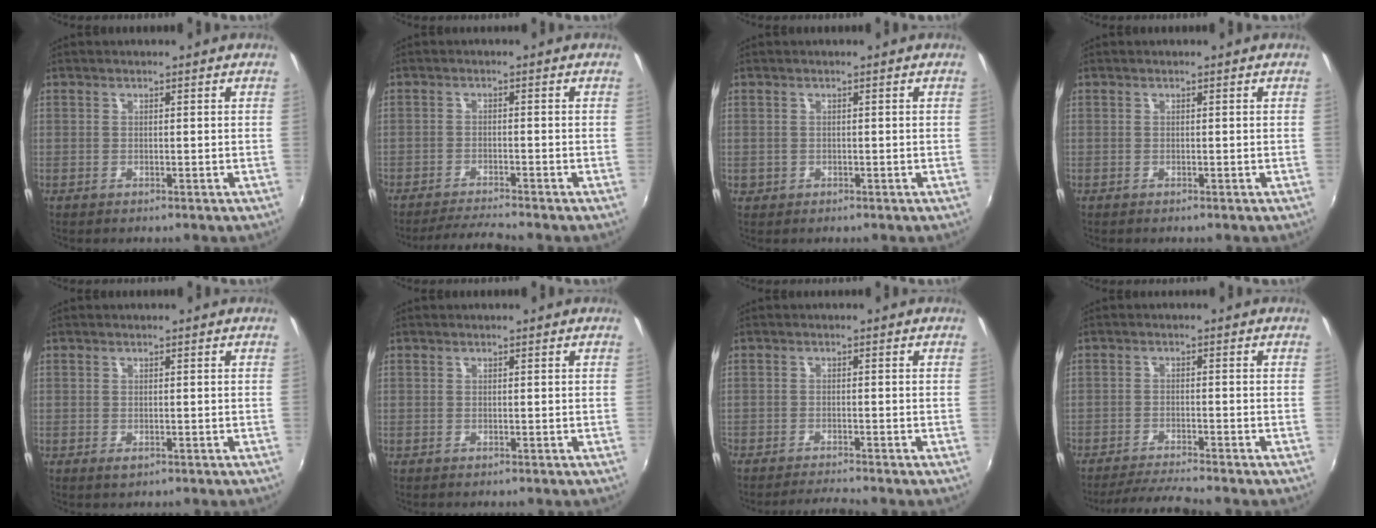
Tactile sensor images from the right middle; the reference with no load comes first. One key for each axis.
{"total": 5.2, "fx": -4.9, "fy": -0.7, "fz": 1.7, "tx": -0.050, "ty": -0.007, "tz": -0.087}
{"total": 1.1, "fx": -0.3, "fy": 1.1, "fz": 0.2, "tx": -0.003, "ty": -0.003, "tz": -0.004}
{"total": 0.0}
{"total": 1.0, "fx": -0.3, "fy": 0.6, "fz": 0.7, "tx": -0.012, "ty": -0.002, "tz": -0.004}
{"total": 0.0}
{"total": 3.7, "fx": -3.4, "fy": -0.7, "fz": 1.0, "tx": -0.033, "ty": -0.004, "tz": -0.062}
{"total": 6.2, "fx": -5.8, "fy": -0.7, "fz": 2.2, "tx": -0.063, "ty": -0.010, "tz": -0.101}